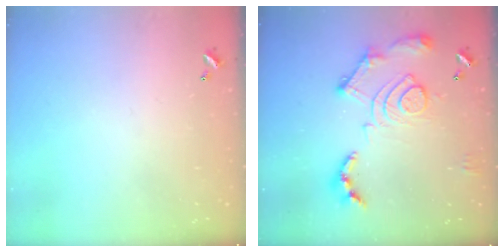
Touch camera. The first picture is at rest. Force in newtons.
{"total": 18.1, "press": 18.0, "slide": 1.9}